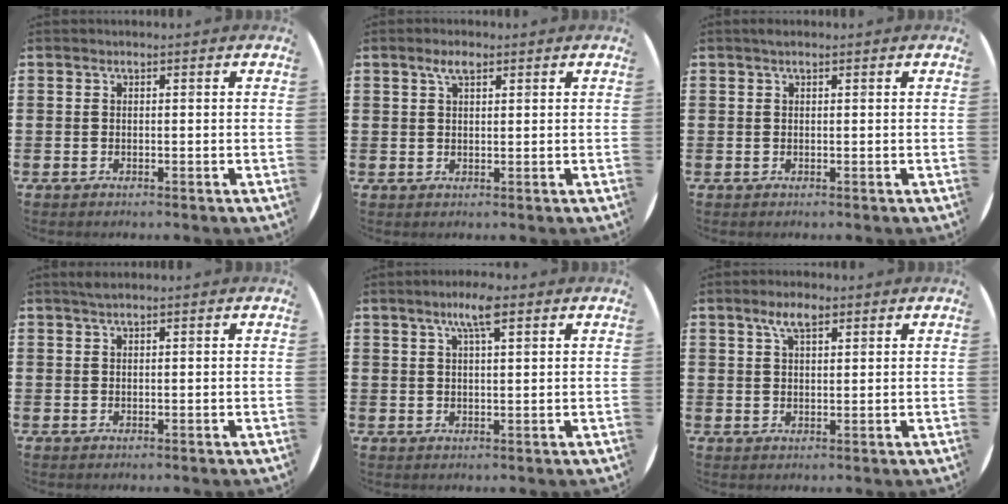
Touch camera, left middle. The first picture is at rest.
{"total": 2.6, "force": [1.7, 1.0, 1.7], "torque": [-0.029, 0.004, 0.028]}
{"total": 0.5, "force": [0.4, 0.1, 0.3], "torque": [-0.007, 0.002, 0.007]}
{"total": 0.9, "force": [0.7, 0.0, 0.6], "torque": [-0.012, 0.002, 0.014]}
{"total": 4.7, "force": [3.0, 0.9, 3.5], "torque": [-0.067, 0.007, 0.048]}
{"total": 4.0, "force": [2.6, 1.6, 2.5], "torque": [-0.047, 0.005, 0.044]}